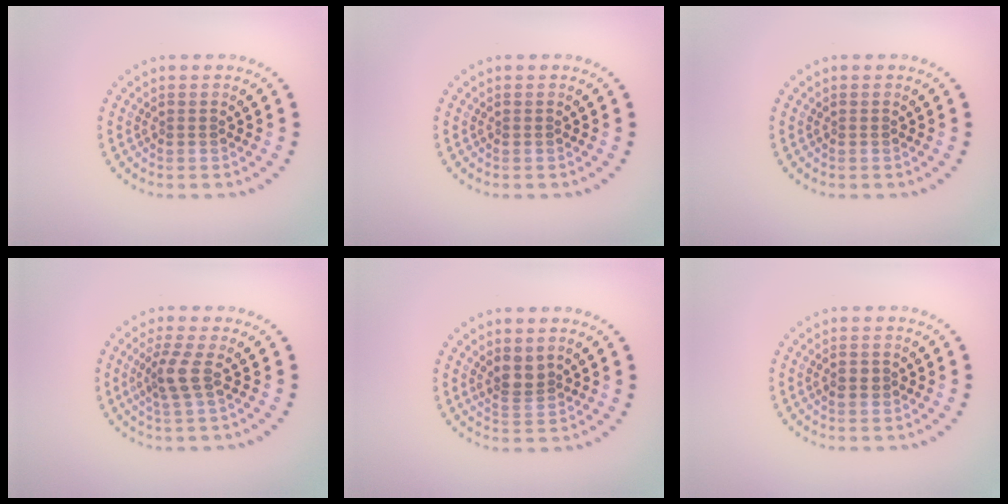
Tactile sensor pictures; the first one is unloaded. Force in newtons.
{"total": 0.0}
{"total": 0.0}
{"total": 2.4, "press": 1.9, "slide": 1.5}
{"total": 2.1, "press": 1.6, "slide": 1.3}
{"total": 1.2, "press": 1.2, "slide": 0.1}